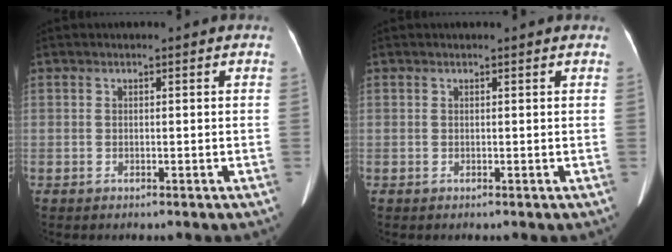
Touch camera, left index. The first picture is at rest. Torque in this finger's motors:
{"motor_torque": [0.15, -0.06, -0.01, -0.01]}